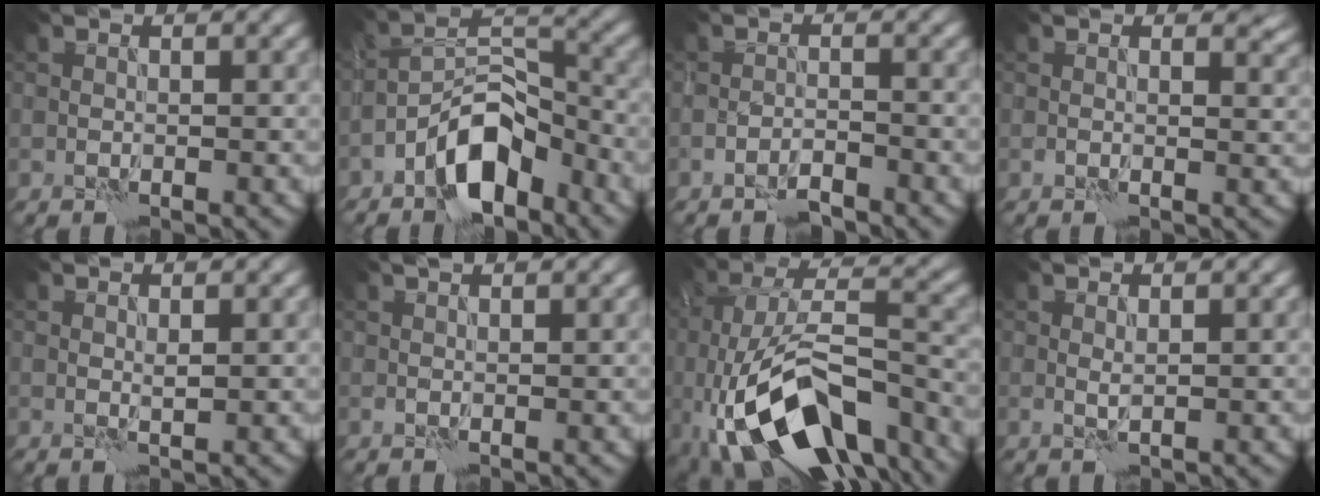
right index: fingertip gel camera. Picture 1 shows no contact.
{"total": 7.5, "force": [-4.6, 3.3, 5.0], "torque": [-0.077, 0.015, -0.091]}
{"total": 2.1, "force": [-1.9, 0.4, 0.9], "torque": [-0.014, 0.004, -0.038]}
{"total": 2.2, "force": [0.7, 1.3, 1.6], "torque": [-0.020, -0.007, 0.008]}
{"total": 0.6, "force": [0.4, -0.1, 0.5], "torque": [-0.009, -0.002, 0.006]}
{"total": 1.2, "force": [0.5, 0.5, 0.9], "torque": [-0.016, 0.004, 0.004]}
{"total": 15.1, "force": [-7.6, 6.8, 11.2], "torque": [-0.209, -0.003, -0.116]}
{"total": 0.7, "force": [0.6, -0.1, 0.5], "torque": [-0.010, -0.002, 0.010]}